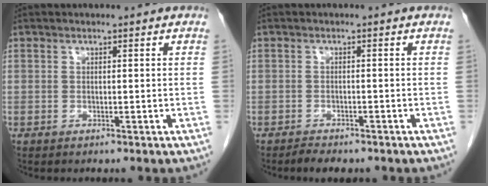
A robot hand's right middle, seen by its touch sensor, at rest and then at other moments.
{"total": 2.8, "force": [-2.3, 0.8, 1.3], "torque": [-0.025, -0.007, -0.031]}